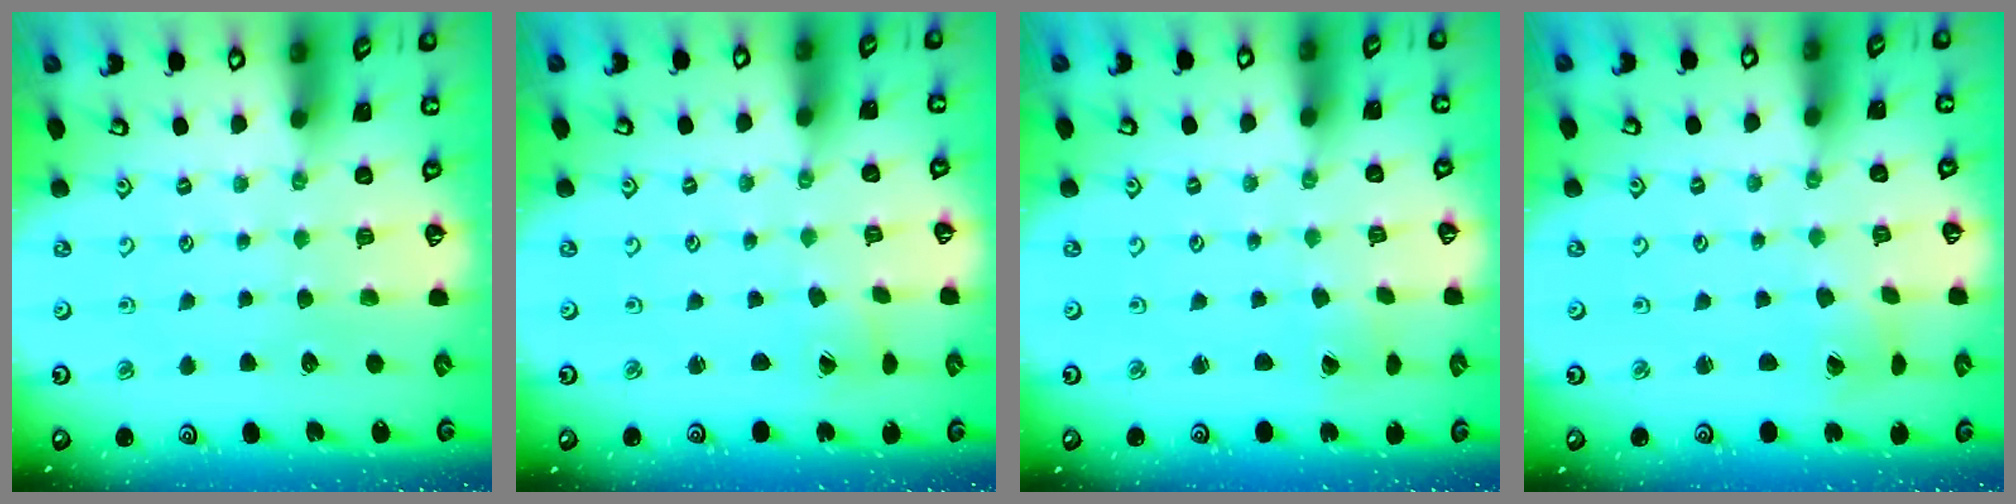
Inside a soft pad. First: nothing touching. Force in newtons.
{"total": 0.5, "press": 0.5, "slide": 0.1}
{"total": 0.0}
{"total": 1.6, "press": 1.6, "slide": 0.2}